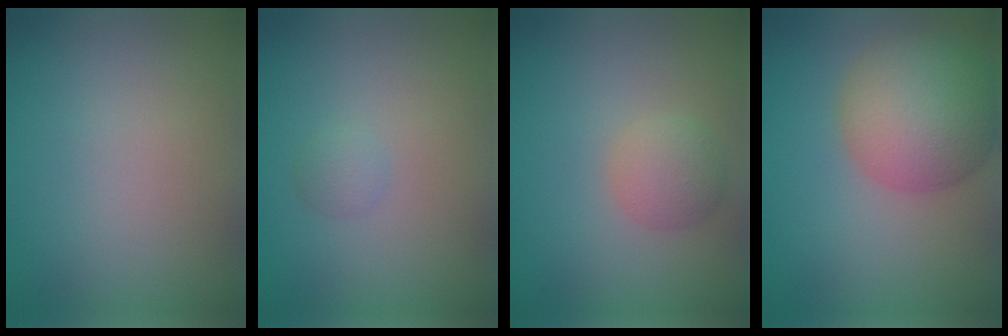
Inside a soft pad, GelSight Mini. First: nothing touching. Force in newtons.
{"total": 1.0, "press": 1.0, "slide": 0.0}
{"total": 2.3, "press": 2.3, "slide": 0.1}
{"total": 7.8, "press": 7.8, "slide": 0.3}